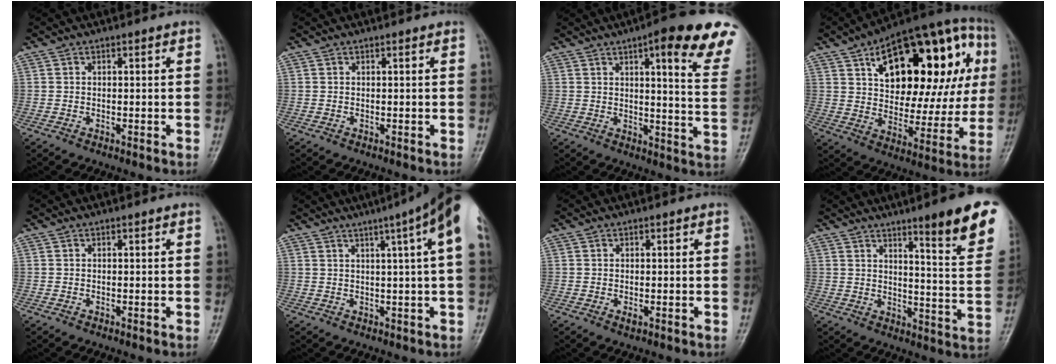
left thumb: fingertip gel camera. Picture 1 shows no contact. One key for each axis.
{"total": 0.0}
{"total": 18.4, "fx": 10.7, "fy": 3.4, "fz": 14.6, "tx": -0.158, "ty": -0.043, "tz": 0.119}
{"total": 31.8, "fx": 9.9, "fy": 15.7, "fz": 25.7, "tx": -0.328, "ty": 0.035, "tz": 0.151}
{"total": 0.0}
{"total": 12.3, "fx": 5.2, "fy": 0.1, "fz": 11.2, "tx": -0.149, "ty": 0.014, "tz": 0.058}
{"total": 1.3, "fx": -0.3, "fy": 0.7, "fz": 1.0, "tx": -0.018, "ty": 0.003, "tz": -0.006}
{"total": 15.9, "fx": 9.6, "fy": 2.1, "fz": 12.5, "tx": -0.133, "ty": -0.059, "tz": 0.126}